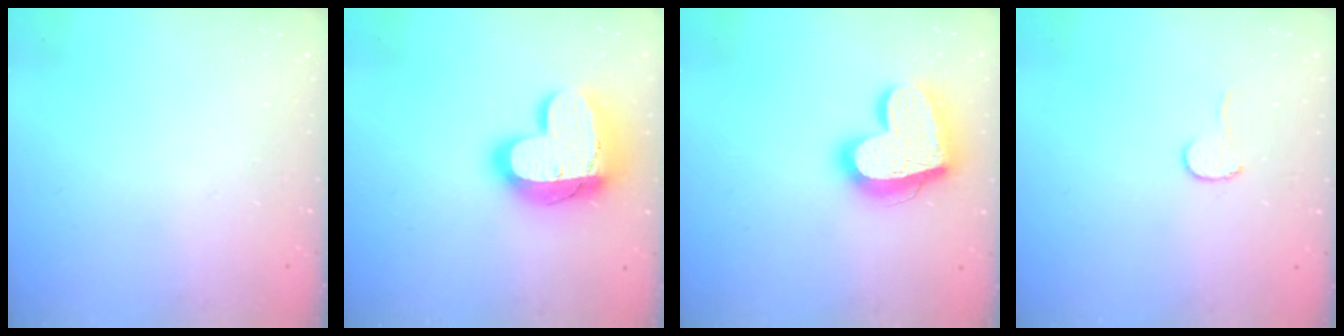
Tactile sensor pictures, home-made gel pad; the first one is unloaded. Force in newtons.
{"total": 19.7, "press": 19.7, "slide": 1.4}
{"total": 20.5, "press": 20.4, "slide": 1.7}
{"total": 4.1, "press": 4.1, "slide": 0.4}